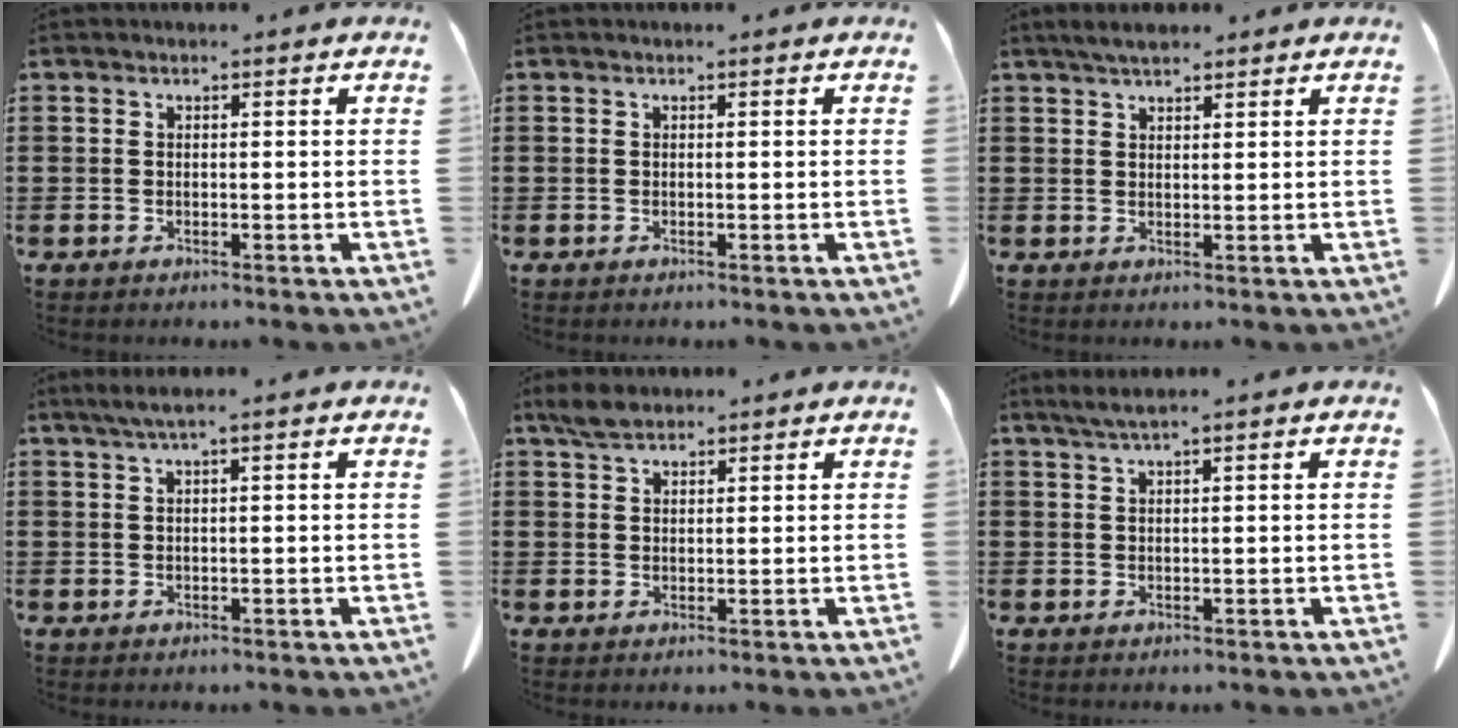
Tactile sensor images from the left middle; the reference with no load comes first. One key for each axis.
{"total": 0.0}
{"total": 2.7, "fx": 2.3, "fy": 0.6, "fz": 1.2, "tx": -0.029, "ty": 0.001, "tz": 0.044}
{"total": 1.8, "fx": 0.8, "fy": -0.2, "fz": 1.6, "tx": -0.029, "ty": -0.004, "tz": 0.016}
{"total": 3.1, "fx": 2.5, "fy": 1.1, "fz": 1.5, "tx": -0.036, "ty": 0.003, "tz": 0.048}
{"total": 1.8, "fx": 1.3, "fy": -0.2, "fz": 1.2, "tx": -0.024, "ty": -0.002, "tz": 0.025}